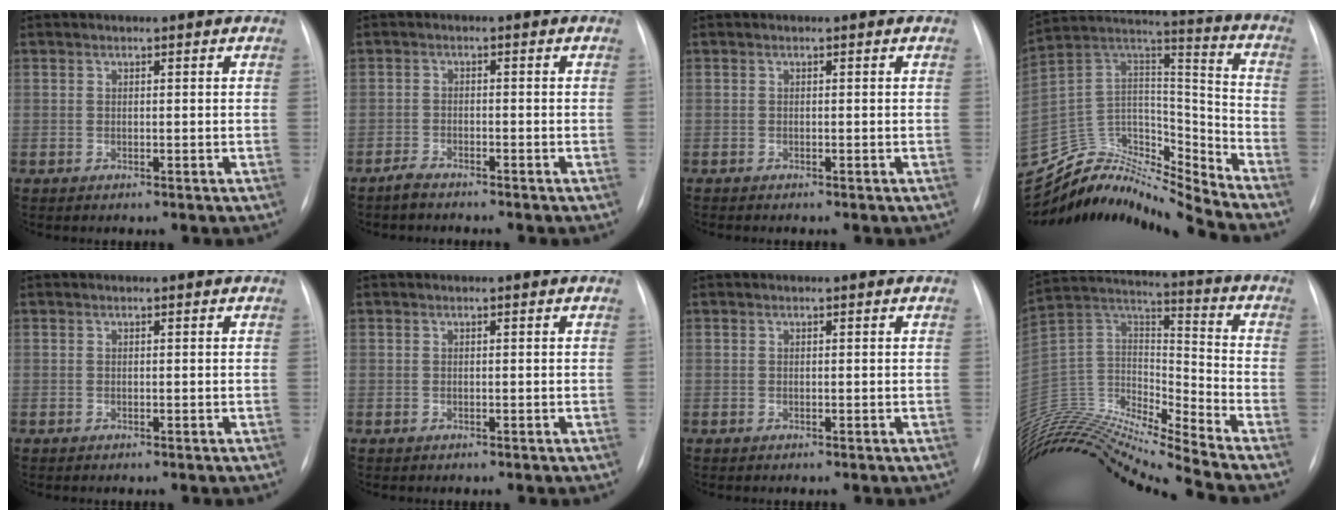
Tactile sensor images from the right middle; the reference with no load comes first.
{"total": 2.1, "force": [-2.0, 0.4, 0.5], "torque": [-0.019, -0.004, -0.036]}
{"total": 0.5, "force": [-0.5, 0.1, 0.2], "torque": [-0.005, -0.001, -0.010]}
{"total": 20.2, "force": [-19.9, 1.7, 3.4], "torque": [-0.054, 0.071, -0.342]}
{"total": 0.0}
{"total": 0.0}
{"total": 0.0}
{"total": 22.4, "force": [-21.4, -1.5, 6.7], "torque": [-0.130, 0.028, -0.373]}